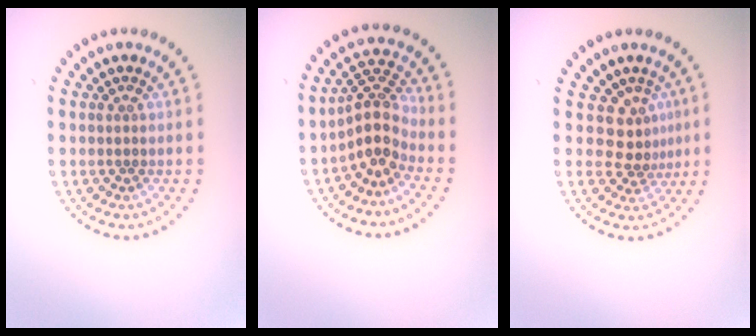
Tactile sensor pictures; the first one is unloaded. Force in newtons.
{"total": 3.6, "press": 2.6, "slide": 2.4}
{"total": 2.8, "press": 2.0, "slide": 2.0}